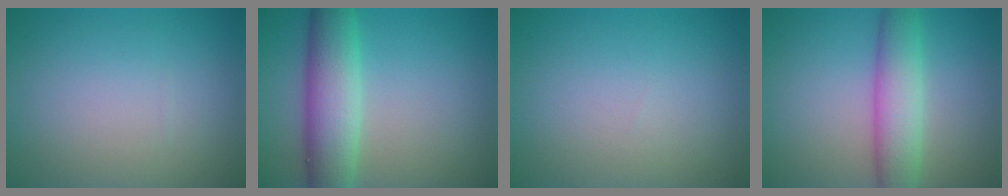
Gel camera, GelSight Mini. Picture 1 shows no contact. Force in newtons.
{"total": 6.8, "press": 6.8, "slide": 0.3}
{"total": 0.0}
{"total": 5.1, "press": 5.1, "slide": 0.1}